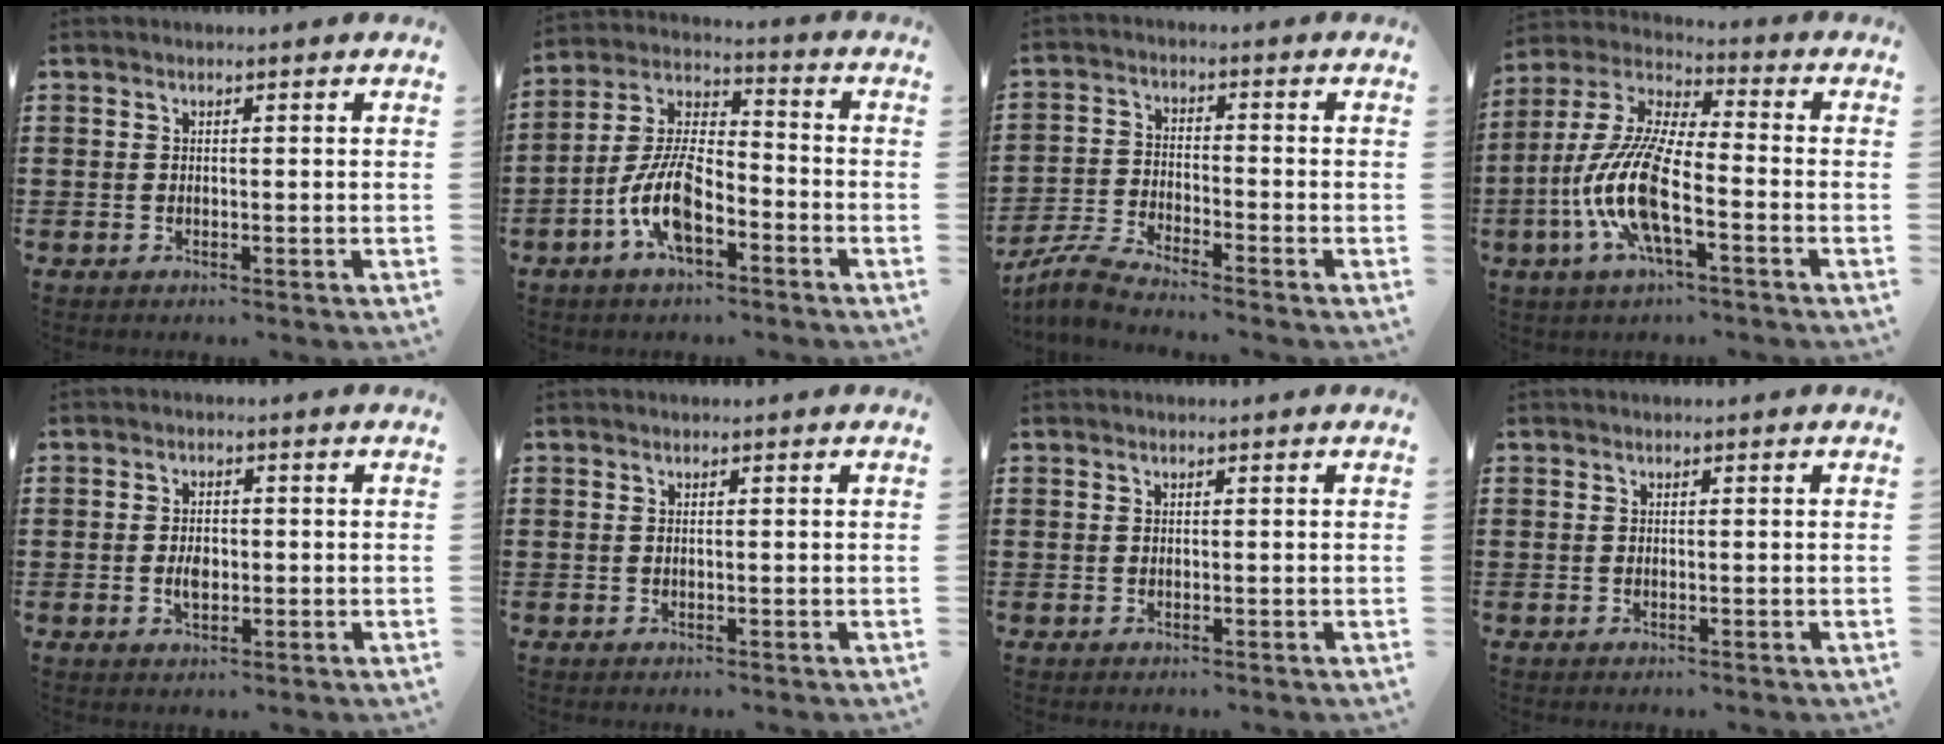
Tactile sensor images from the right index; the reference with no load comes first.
{"total": 9.9, "force": [-4.6, 4.5, 7.5], "torque": [-0.178, 0.000, -0.090]}
{"total": 4.7, "force": [-4.5, -0.3, 1.0], "torque": [-0.039, -0.009, -0.097]}
{"total": 12.4, "force": [-4.7, 3.7, 10.9], "torque": [-0.265, -0.016, -0.098]}
{"total": 2.9, "force": [-0.4, 1.8, 2.3], "torque": [-0.037, 0.000, -0.008]}
{"total": 0.0}
{"total": 0.0}
{"total": 0.0}